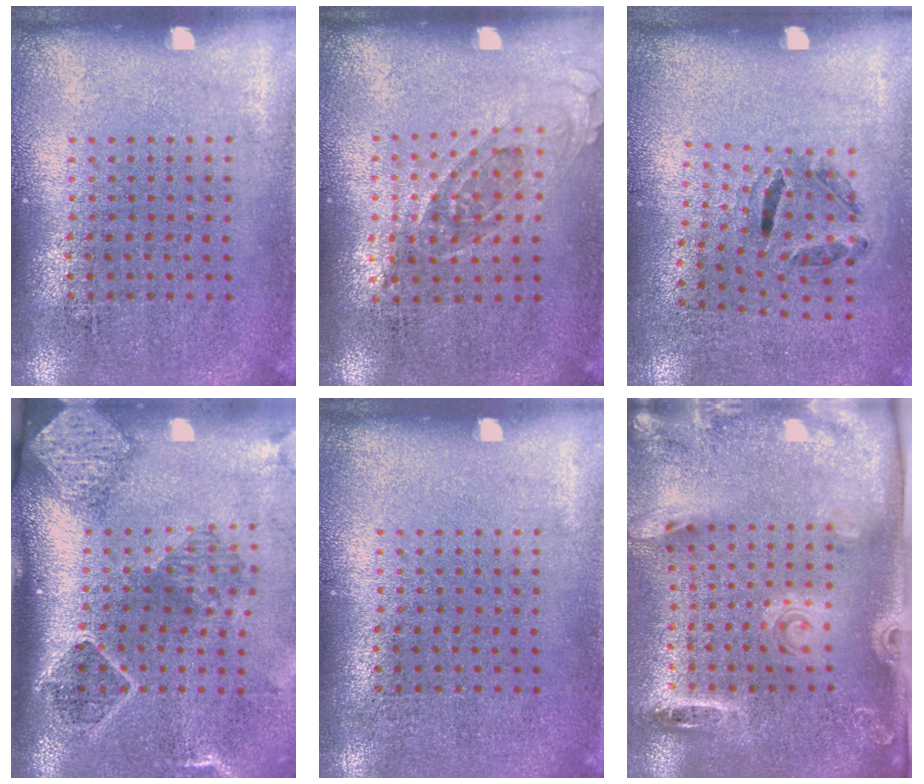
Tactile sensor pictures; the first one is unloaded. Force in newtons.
{"total": 0.7, "press": 0.7, "slide": 0.3}
{"total": 1.3, "press": 0.7, "slide": 1.1}
{"total": 2.7, "press": 1.9, "slide": 2.0}
{"total": 0.0}
{"total": 2.7, "press": 1.9, "slide": 2.0}